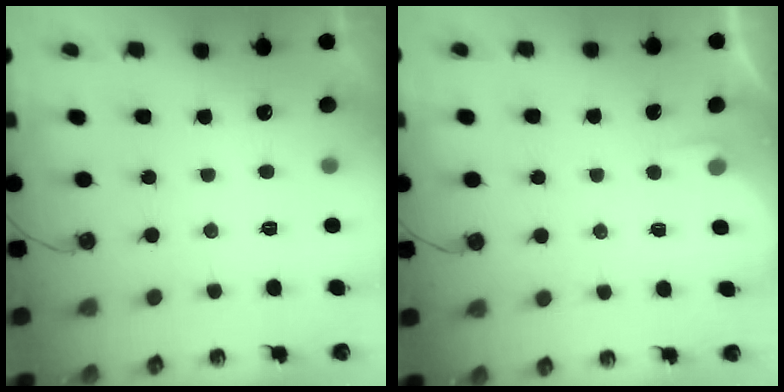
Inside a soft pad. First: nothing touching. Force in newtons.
{"total": 2.0, "press": 2.0, "slide": 0.4}